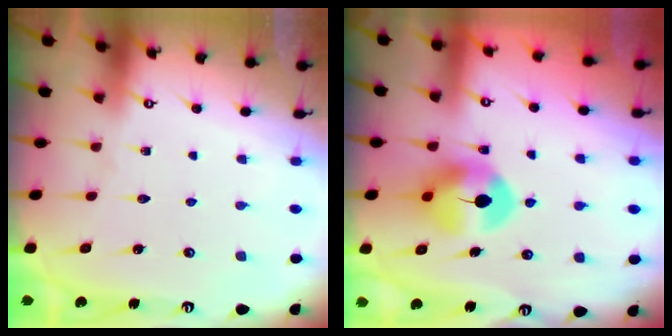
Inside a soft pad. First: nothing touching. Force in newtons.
{"total": 8.8, "press": 8.8, "slide": 0.3}